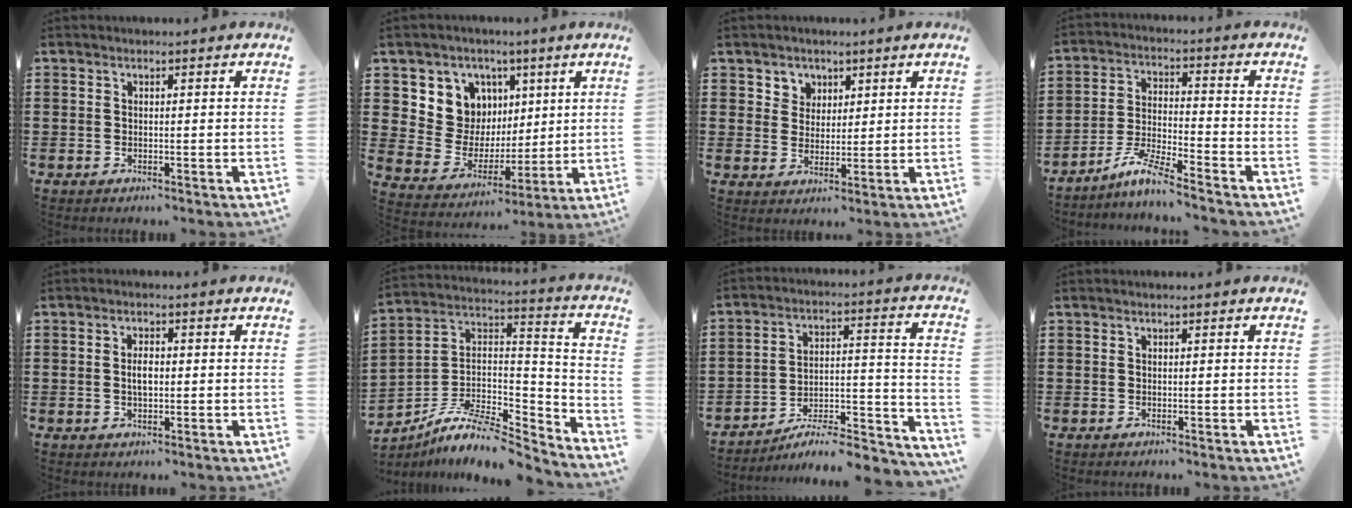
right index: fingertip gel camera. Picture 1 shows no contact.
{"total": 8.8, "force": [2.8, 8.2, 1.6], "torque": [-0.067, -0.031, 0.056]}
{"total": 3.6, "force": [2.0, 3.0, -0.1], "torque": [-0.016, 0.011, 0.036]}
{"total": 6.7, "force": [-5.7, -0.3, 3.5], "torque": [-0.085, -0.017, -0.115]}
{"total": 2.6, "force": [0.0, 1.2, 2.3], "torque": [-0.045, 0.004, -0.001]}
{"total": 9.6, "force": [-7.6, 3.4, 4.9], "torque": [-0.101, 0.013, -0.152]}
{"total": 7.1, "force": [-6.5, 0.9, 2.5], "torque": [-0.034, 0.001, -0.130]}
{"total": 0.0}